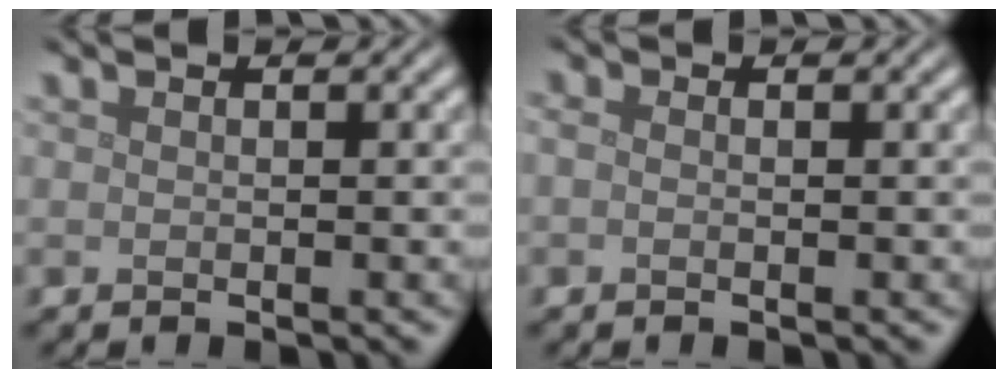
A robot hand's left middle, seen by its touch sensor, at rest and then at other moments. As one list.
[{"total": 0.6, "force": [-0.2, 0.4, 0.4], "torque": [-0.013, -0.002, -0.008]}]